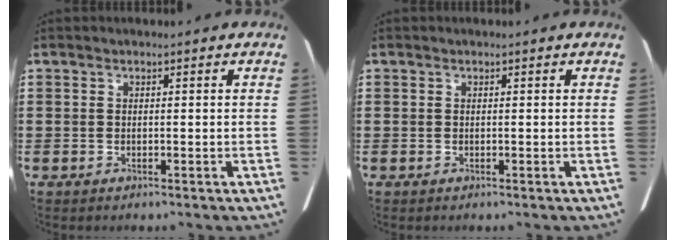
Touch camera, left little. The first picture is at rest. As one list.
[{"total": 0.0}]